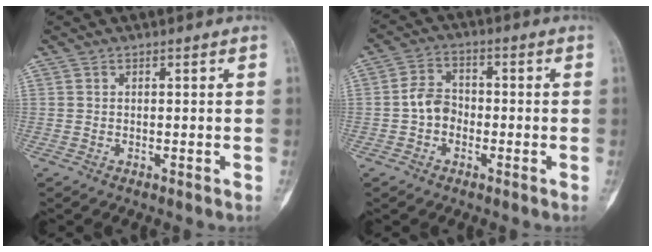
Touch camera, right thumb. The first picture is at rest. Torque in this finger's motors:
{"motor_torque": [0.41, 0.51, 0.45, -0.08, 0.08]}